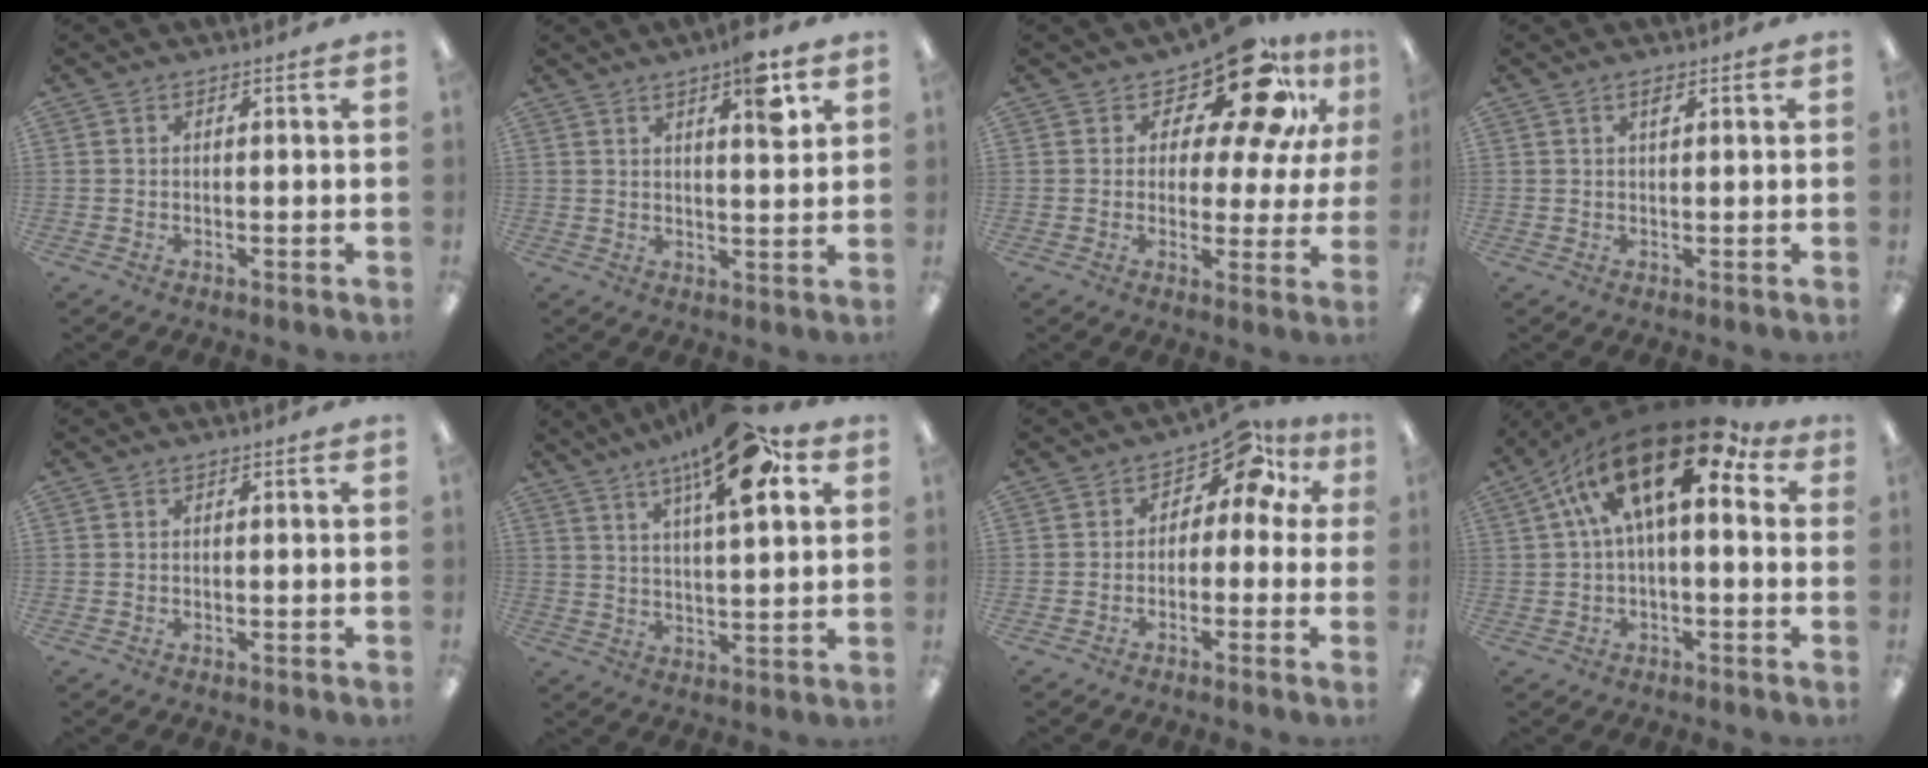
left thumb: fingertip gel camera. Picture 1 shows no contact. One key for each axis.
{"total": 7.8, "fx": 4.5, "fy": 2.1, "fz": 6.0, "tx": -0.072, "ty": -0.024, "tz": 0.066}
{"total": 17.6, "fx": 11.5, "fy": 7.0, "fz": 11.3, "tx": -0.173, "ty": -0.077, "tz": 0.191}
{"total": 1.6, "fx": 0.9, "fy": 0.6, "fz": 1.2, "tx": -0.027, "ty": 0.003, "tz": 0.016}
{"total": 0.0}
{"total": 18.1, "fx": 10.4, "fy": 6.1, "fz": 13.5, "tx": -0.205, "ty": -0.042, "tz": 0.161}
{"total": 8.1, "fx": 3.8, "fy": 4.5, "fz": 5.6, "tx": -0.078, "ty": -0.025, "tz": 0.064}
{"total": 20.0, "fx": 8.5, "fy": 8.1, "fz": 16.1, "tx": -0.299, "ty": -0.042, "tz": 0.141}